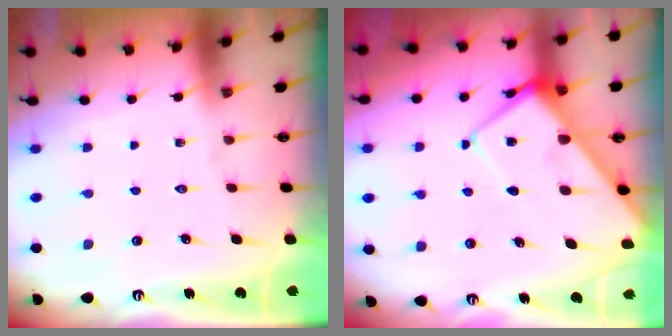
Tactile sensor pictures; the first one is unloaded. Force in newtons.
{"total": 10.1, "press": 10.1, "slide": 1.0}